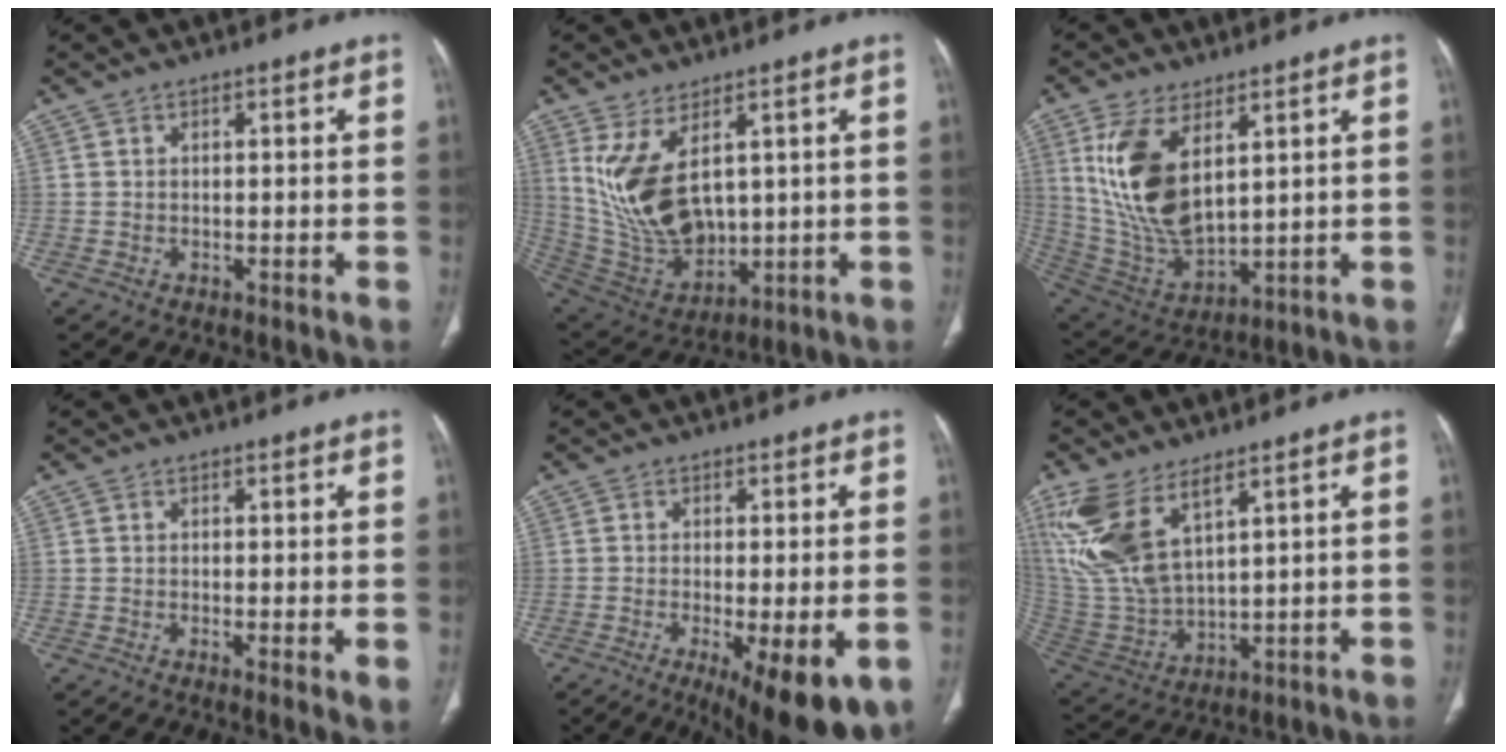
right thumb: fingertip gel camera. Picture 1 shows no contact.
{"total": 14.6, "force": [4.3, 7.9, 11.5], "torque": [-0.215, -0.026, 0.114]}
{"total": 16.1, "force": [5.7, 7.9, 12.9], "torque": [-0.252, -0.026, 0.132]}
{"total": 3.2, "force": [-0.4, 0.7, 3.1], "torque": [-0.057, -0.013, -0.010]}
{"total": 14.0, "force": [-6.0, 4.2, 11.9], "torque": [-0.147, -0.014, -0.081]}
{"total": 15.2, "force": [8.2, 6.7, 10.9], "torque": [-0.237, -0.028, 0.187]}